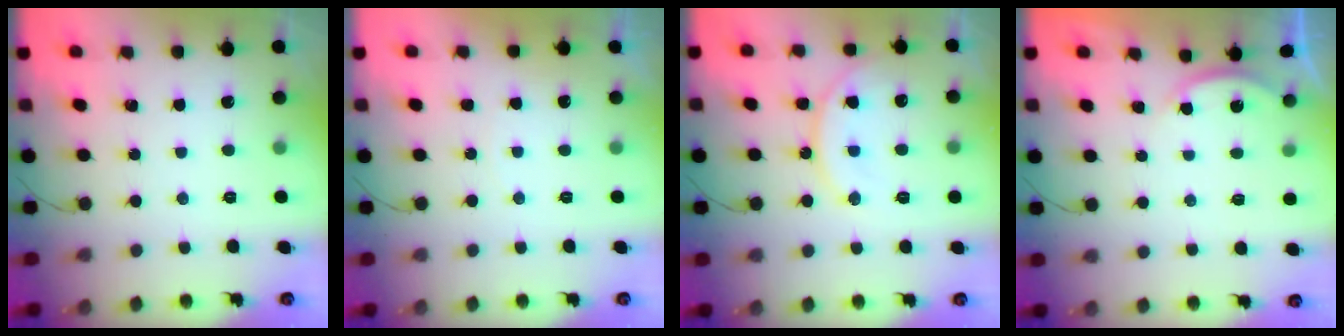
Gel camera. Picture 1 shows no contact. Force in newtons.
{"total": 3.0, "press": 2.4, "slide": 1.9}
{"total": 13.4, "press": 13.3, "slide": 1.2}
{"total": 2.2, "press": 2.2, "slide": 0.5}